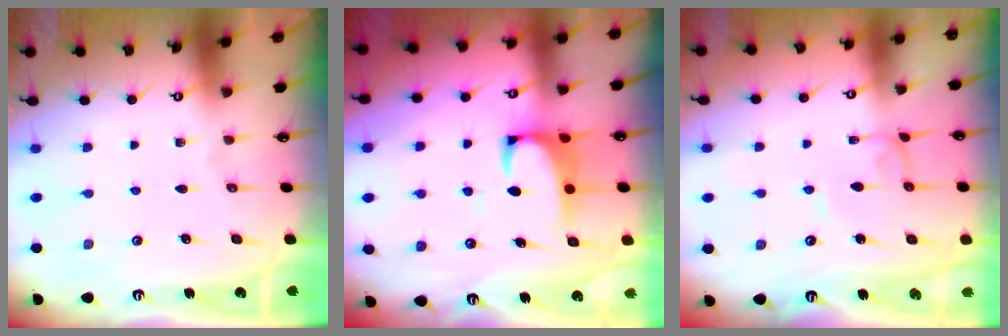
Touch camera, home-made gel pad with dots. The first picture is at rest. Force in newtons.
{"total": 2.3, "press": 2.1, "slide": 0.9}
{"total": 1.1, "press": 1.0, "slide": 0.3}